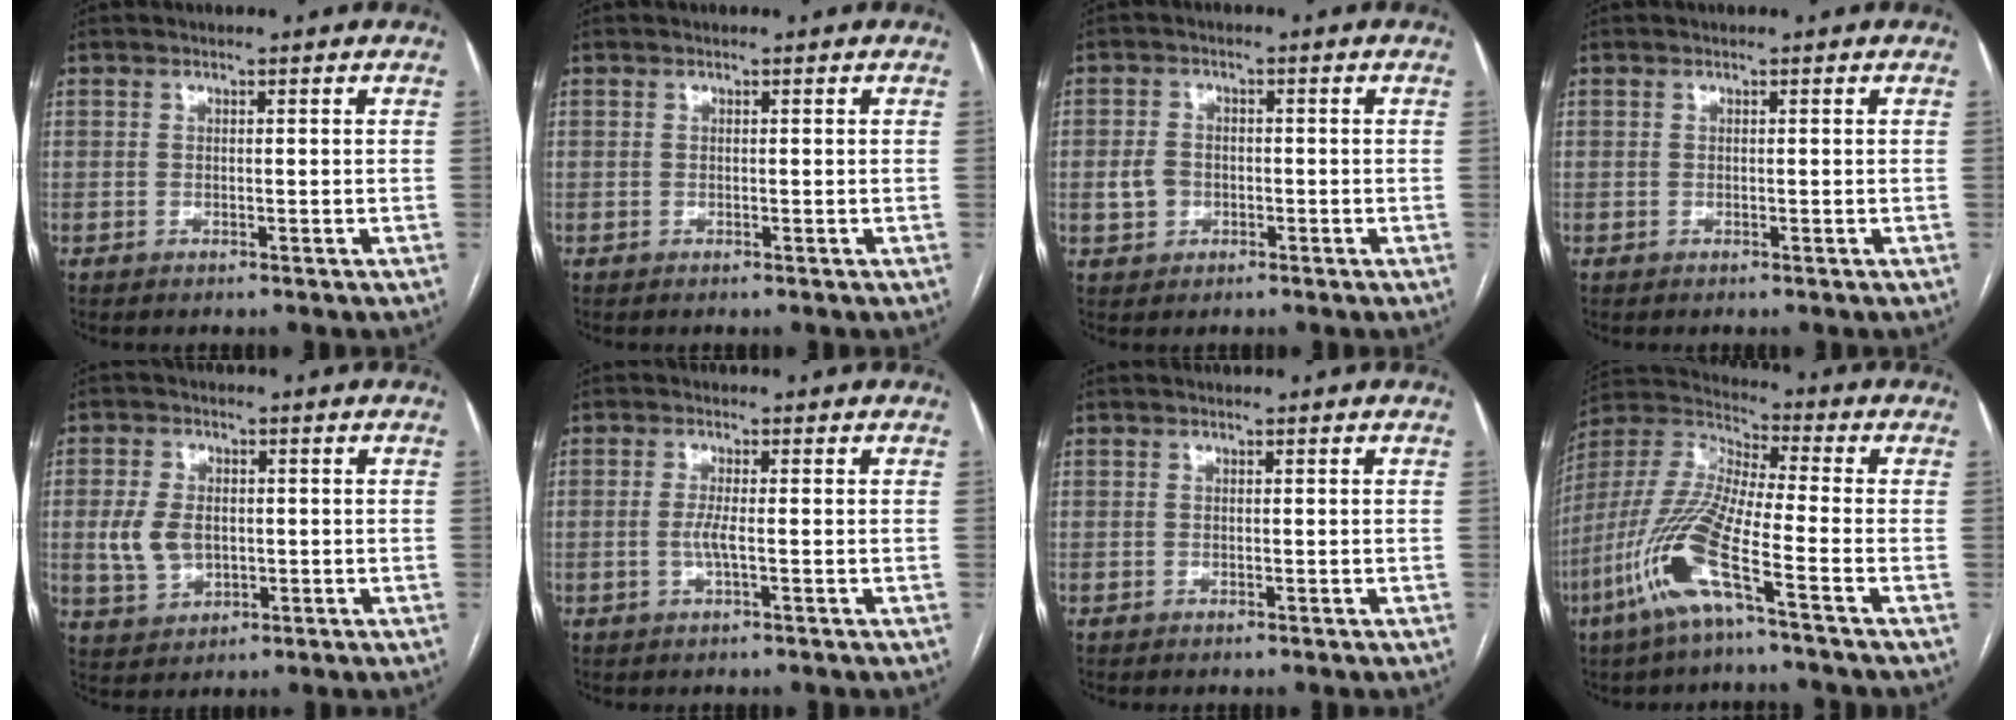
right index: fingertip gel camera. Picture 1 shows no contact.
{"total": 0.0}
{"total": 3.3, "force": [-0.9, 2.8, 1.6], "torque": [-0.034, 0.011, -0.010]}
{"total": 0.0}
{"total": 6.5, "force": [-0.2, 4.5, 4.6], "torque": [-0.103, 0.008, 0.007]}
{"total": 3.5, "force": [-0.8, -0.1, 3.4], "torque": [-0.075, -0.004, -0.018]}
{"total": 0.0}
{"total": 14.4, "force": [-6.7, 0.9, 12.7], "torque": [-0.281, -0.017, -0.140]}